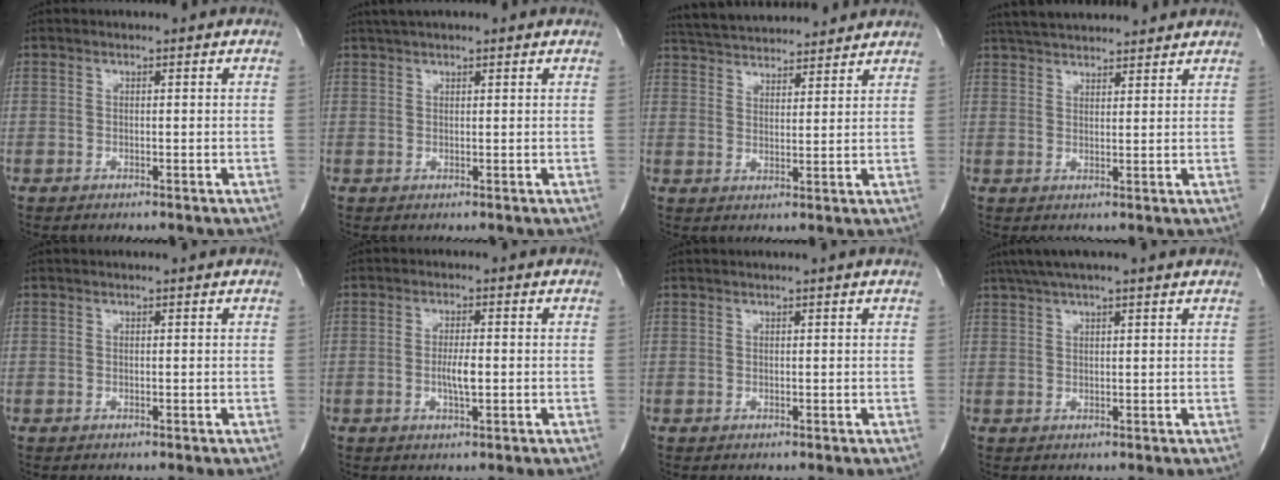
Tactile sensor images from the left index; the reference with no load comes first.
{"total": 4.0, "force": [3.2, 0.7, 2.3], "torque": [-0.038, 0.029, 0.052]}
{"total": 14.7, "force": [13.9, 2.5, 4.3], "torque": [-0.076, 0.032, 0.210]}
{"total": 12.3, "force": [11.2, 2.5, 4.4], "torque": [-0.072, 0.037, 0.167]}
{"total": 0.6, "force": [0.5, -0.1, 0.2], "torque": [-0.004, 0.005, 0.014]}
{"total": 3.2, "force": [-0.5, 0.5, 3.1], "torque": [-0.062, -0.002, -0.008]}
{"total": 1.4, "force": [1.2, -0.5, 0.5], "torque": [-0.012, 0.003, 0.027]}
{"total": 8.5, "force": [6.9, 0.1, 4.9], "torque": [-0.086, 0.040, 0.100]}